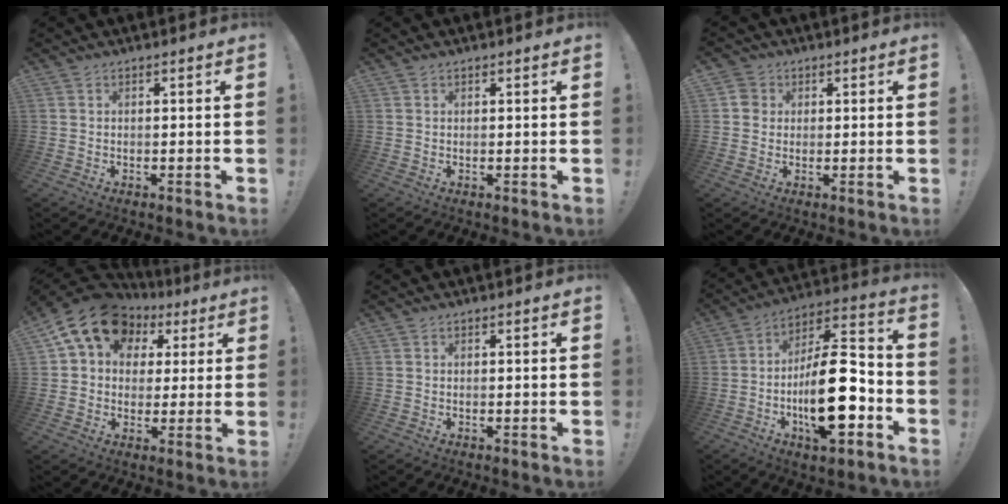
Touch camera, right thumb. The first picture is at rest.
{"total": 0.5, "force": [0.4, 0.3, 0.2], "torque": [-0.001, -0.001, 0.008]}
{"total": 3.8, "force": [1.1, 3.6, 0.9], "torque": [-0.012, 0.004, 0.021]}
{"total": 15.9, "force": [7.1, 11.4, 8.4], "torque": [-0.137, -0.029, 0.132]}
{"total": 0.0}
{"total": 21.9, "force": [-6.2, 8.2, 19.3], "torque": [-0.337, 0.033, -0.096]}